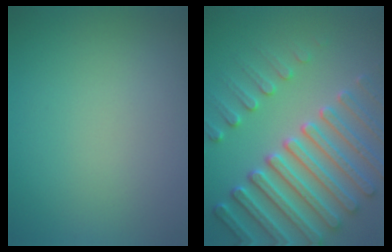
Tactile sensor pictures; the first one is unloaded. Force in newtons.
{"total": 7.5, "press": 7.2, "slide": 2.0}